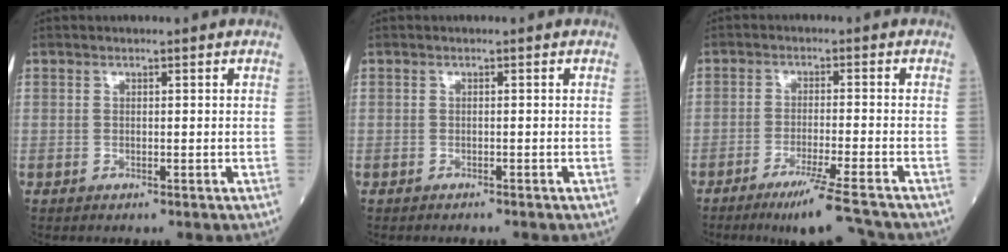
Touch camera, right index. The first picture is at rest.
{"total": 1.1, "force": [-1.0, 0.0, 0.4], "torque": [-0.008, -0.001, -0.013]}
{"total": 7.9, "force": [-6.3, -0.7, 4.7], "torque": [-0.073, -0.024, -0.107]}